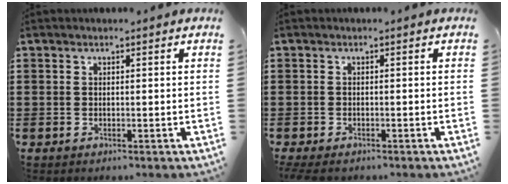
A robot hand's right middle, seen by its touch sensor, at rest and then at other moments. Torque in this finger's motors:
{"motor_torque": [1.29, -0.24, 0.43, 0.13]}